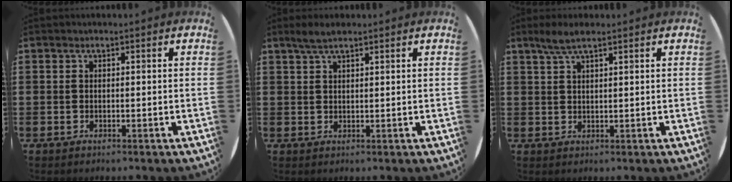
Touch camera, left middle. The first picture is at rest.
{"total": 2.4, "force": [1.9, 0.4, 1.4], "torque": [-0.030, 0.004, 0.033]}
{"total": 3.1, "force": [2.3, 0.4, 2.1], "torque": [-0.044, 0.005, 0.040]}